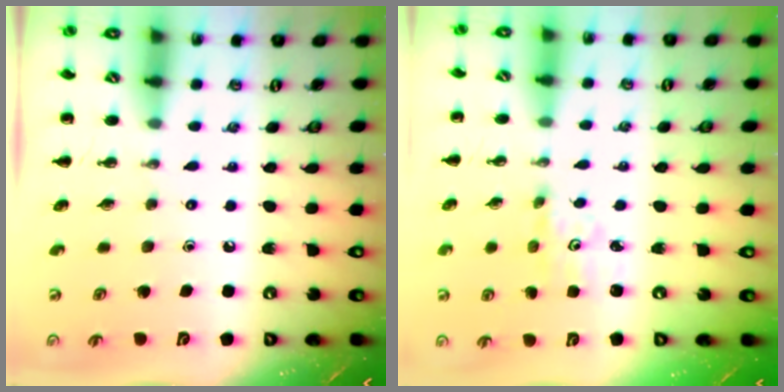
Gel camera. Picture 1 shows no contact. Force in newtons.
{"total": 1.9, "press": 1.8, "slide": 0.6}